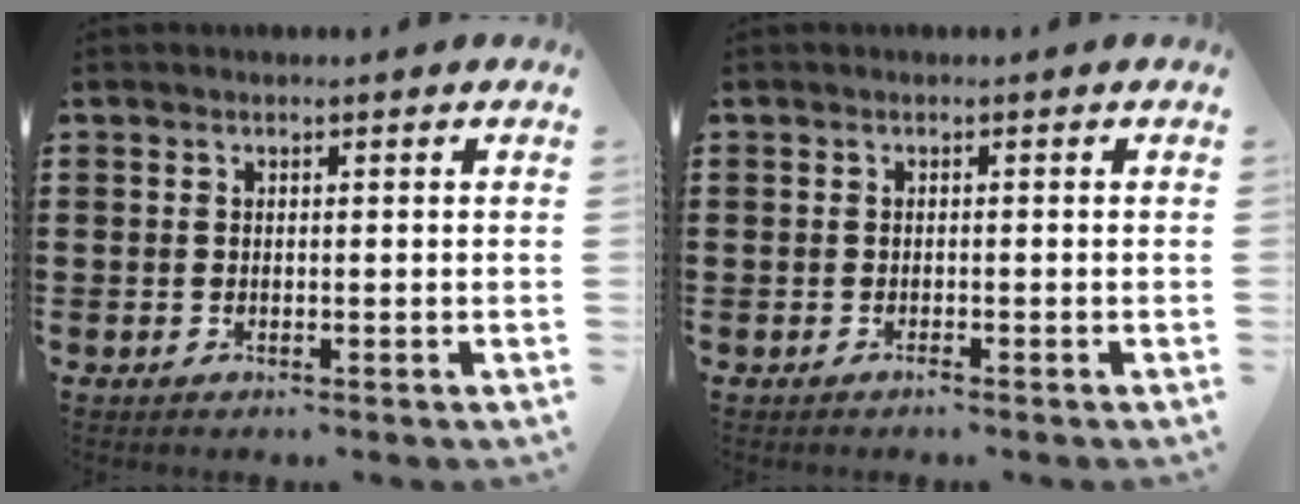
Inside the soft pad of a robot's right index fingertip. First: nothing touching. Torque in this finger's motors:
{"motor_torque": [-0.74, 0.92, -0.86, -0.21]}